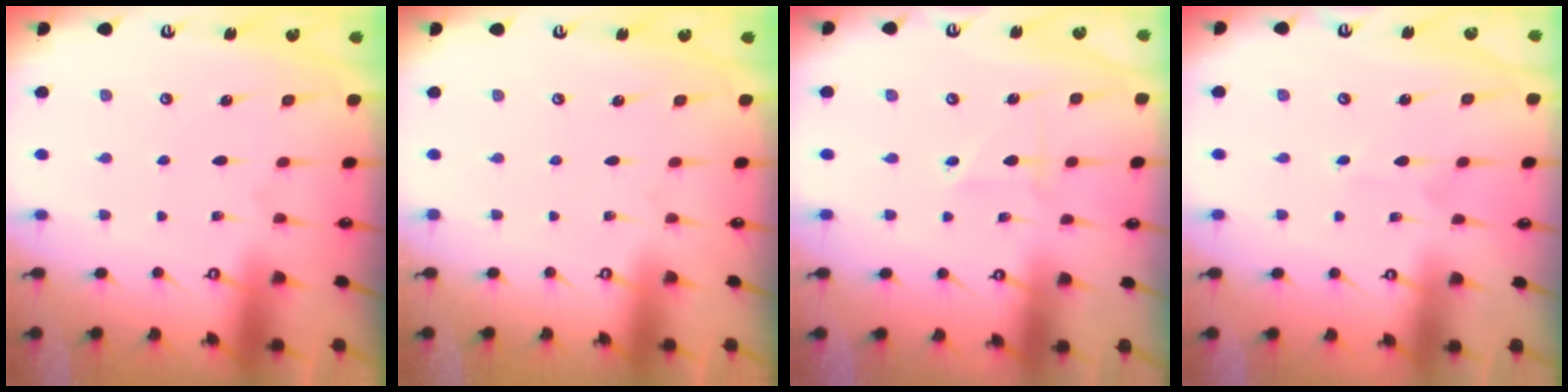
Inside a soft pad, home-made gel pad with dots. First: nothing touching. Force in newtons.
{"total": 0.0}
{"total": 2.3, "press": 2.3, "slide": 0.5}
{"total": 2.3, "press": 2.3, "slide": 0.1}